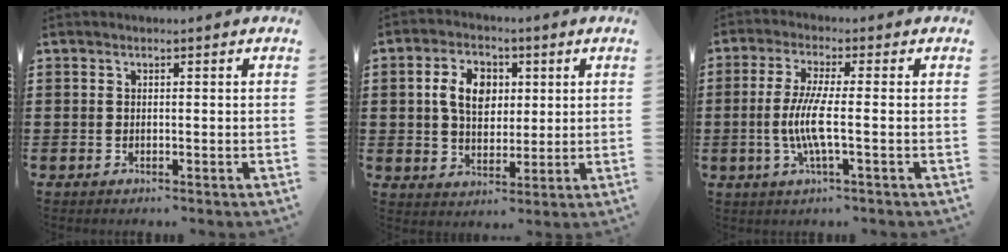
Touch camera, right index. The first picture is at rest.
{"total": 6.9, "force": [1.6, 4.9, 4.6], "torque": [-0.105, 0.013, 0.022]}
{"total": 6.7, "force": [-1.1, 0.9, 6.5], "torque": [-0.144, -0.014, -0.030]}